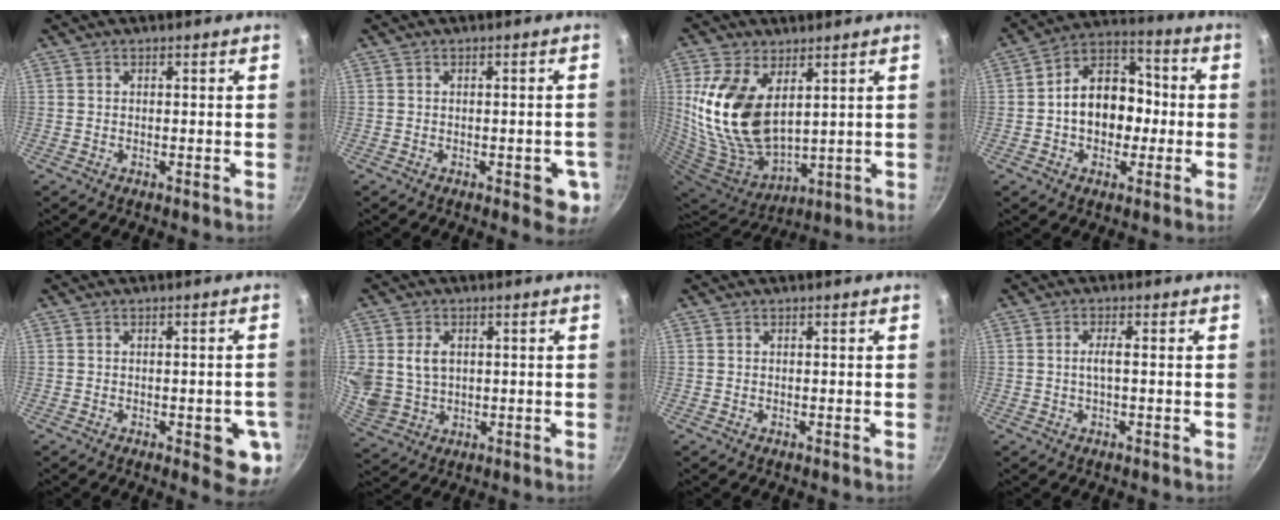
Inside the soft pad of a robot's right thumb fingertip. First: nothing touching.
{"total": 5.8, "force": [-1.8, 2.5, 4.9], "torque": [-0.043, 0.000, -0.021]}
{"total": 18.1, "force": [4.9, 10.6, 13.7], "torque": [-0.275, -0.040, 0.112]}
{"total": 14.2, "force": [-1.0, 10.6, 9.4], "torque": [-0.098, 0.041, -0.031]}
{"total": 7.7, "force": [-2.1, 3.0, 6.8], "torque": [-0.061, -0.001, -0.024]}
{"total": 9.5, "force": [1.7, 7.6, 5.6], "torque": [-0.101, -0.012, 0.042]}
{"total": 0.0}
{"total": 2.3, "force": [-0.1, 0.5, 2.2], "torque": [-0.048, 0.006, -0.003]}